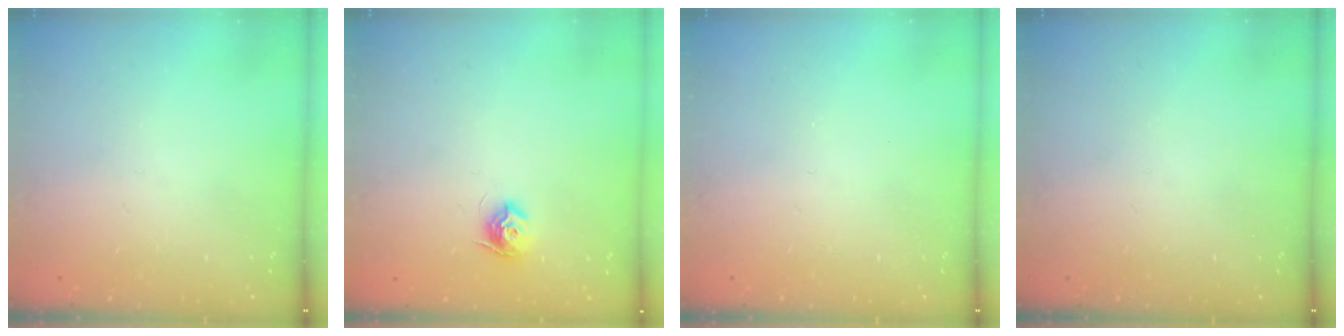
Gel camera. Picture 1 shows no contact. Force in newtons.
{"total": 8.7, "press": 8.7, "slide": 0.1}
{"total": 0.0}
{"total": 0.0}